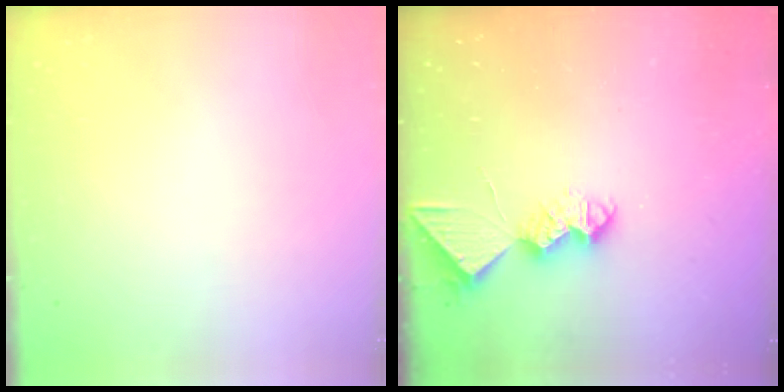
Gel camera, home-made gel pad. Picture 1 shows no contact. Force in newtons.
{"total": 9.0, "press": 9.0, "slide": 0.7}